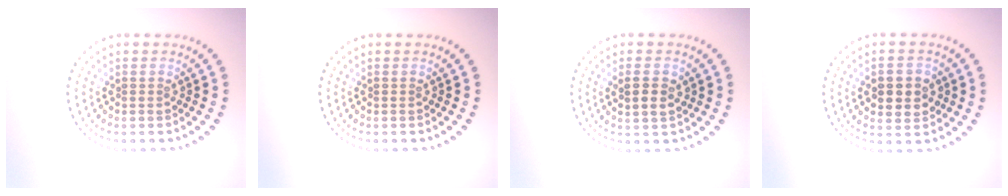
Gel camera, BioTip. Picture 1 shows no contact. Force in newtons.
{"total": 0.0}
{"total": 2.3, "press": 2.2, "slide": 0.5}
{"total": 3.4, "press": 3.4, "slide": 0.3}